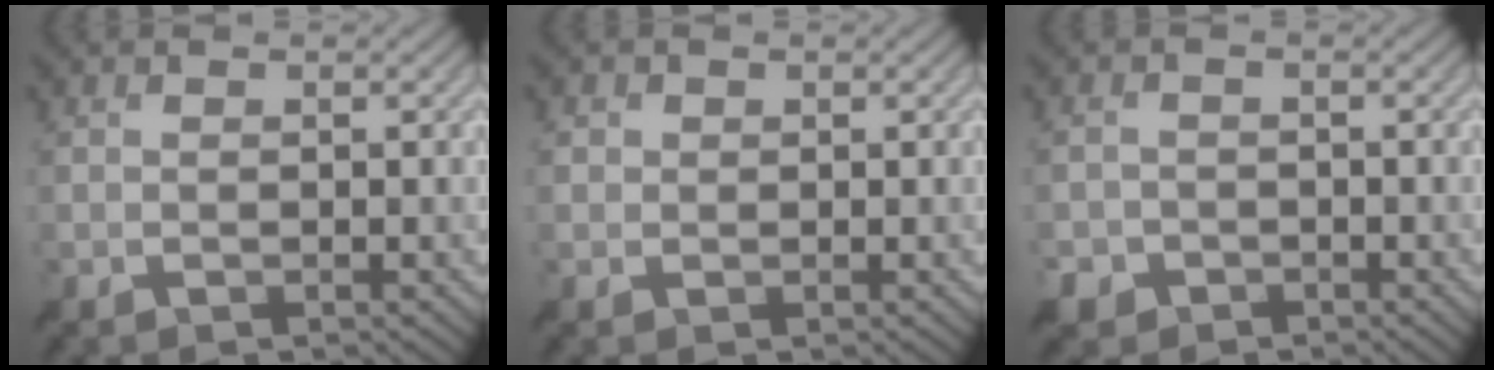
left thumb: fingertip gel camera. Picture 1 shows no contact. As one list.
[{"total": 1.2, "force": [0.3, 1.1, 0.2], "torque": [-0.002, -0.003, 0.002]}, {"total": 2.8, "force": [-1.7, 2.1, 0.5], "torque": [-0.012, -0.001, -0.038]}]